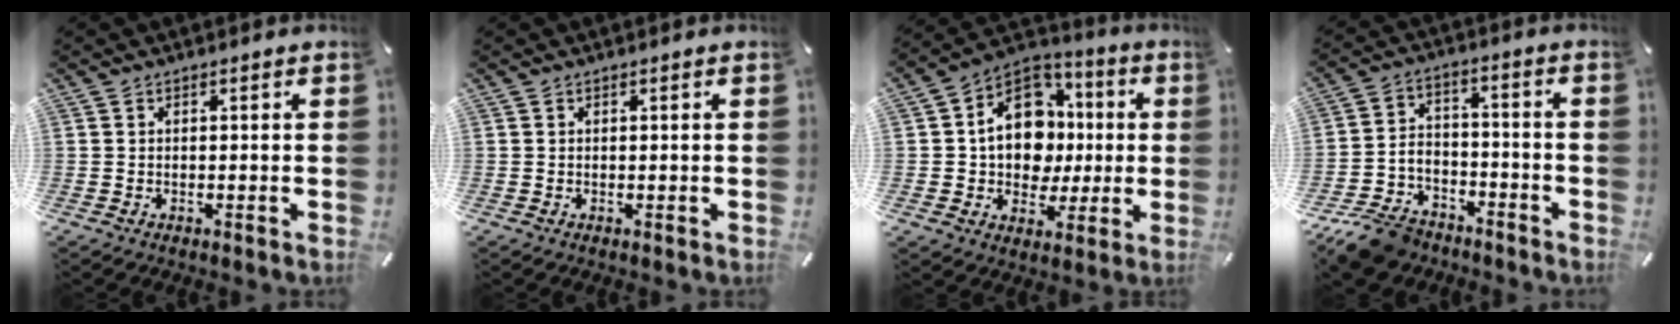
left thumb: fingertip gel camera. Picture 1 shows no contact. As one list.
[{"total": 0.0}, {"total": 15.4, "force": [0.3, 12.8, 8.5], "torque": [-0.153, 0.006, 0.012]}, {"total": 10.9, "force": [-8.6, 5.8, 3.4], "torque": [-0.059, 0.055, -0.160]}]